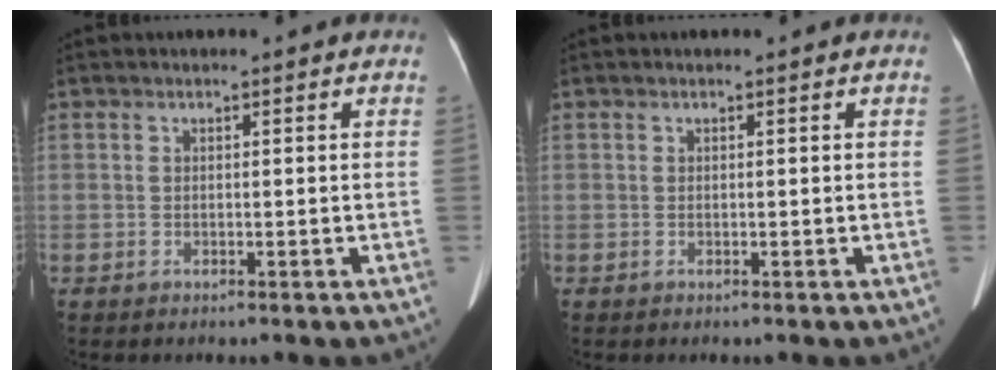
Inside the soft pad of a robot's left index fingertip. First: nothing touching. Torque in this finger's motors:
{"motor_torque": [0.00, 0.00, 0.00, 0.00]}